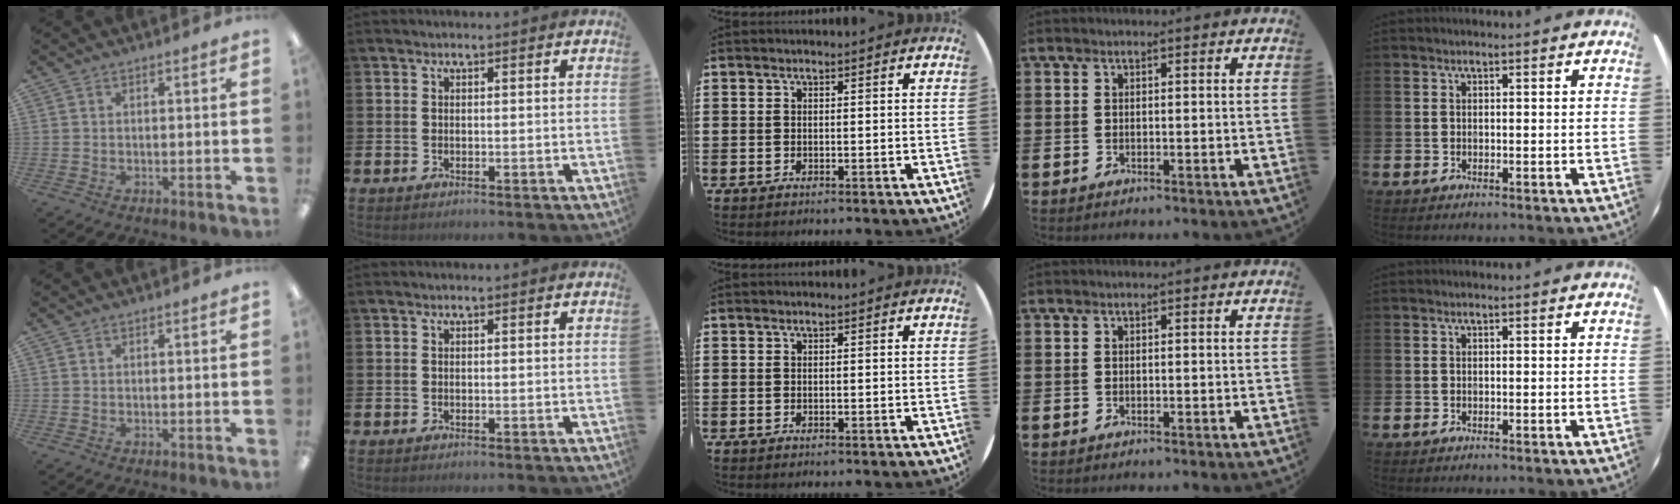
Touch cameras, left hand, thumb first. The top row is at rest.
{}